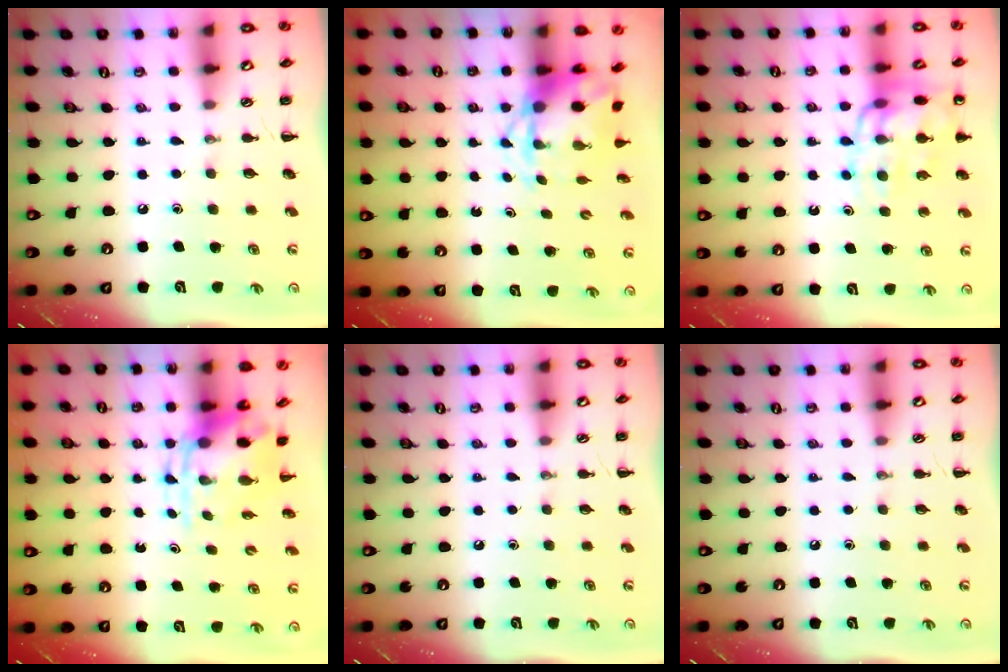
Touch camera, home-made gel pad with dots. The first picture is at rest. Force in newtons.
{"total": 5.4, "press": 5.3, "slide": 0.7}
{"total": 13.5, "press": 13.4, "slide": 1.4}
{"total": 6.5, "press": 6.5, "slide": 1.0}
{"total": 0.0}
{"total": 0.0}